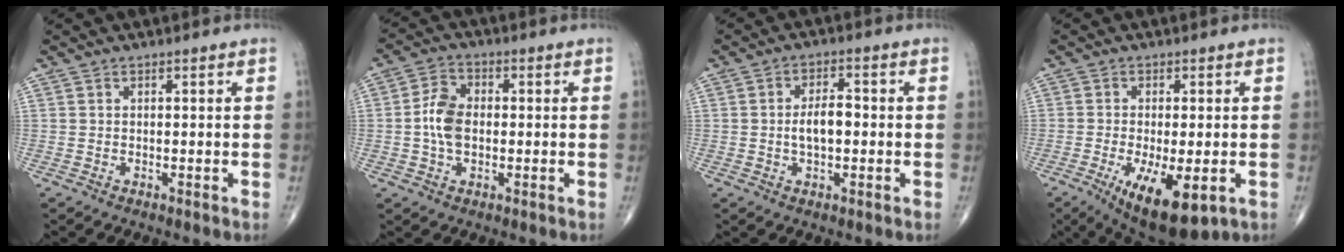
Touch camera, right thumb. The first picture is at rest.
{"total": 6.9, "force": [-0.4, 4.6, 5.1], "torque": [-0.093, 0.015, -0.015]}
{"total": 5.2, "force": [-0.5, 2.6, 4.5], "torque": [-0.076, 0.012, -0.011]}
{"total": 12.3, "force": [-4.6, 4.4, 10.5], "torque": [-0.167, -0.018, -0.061]}